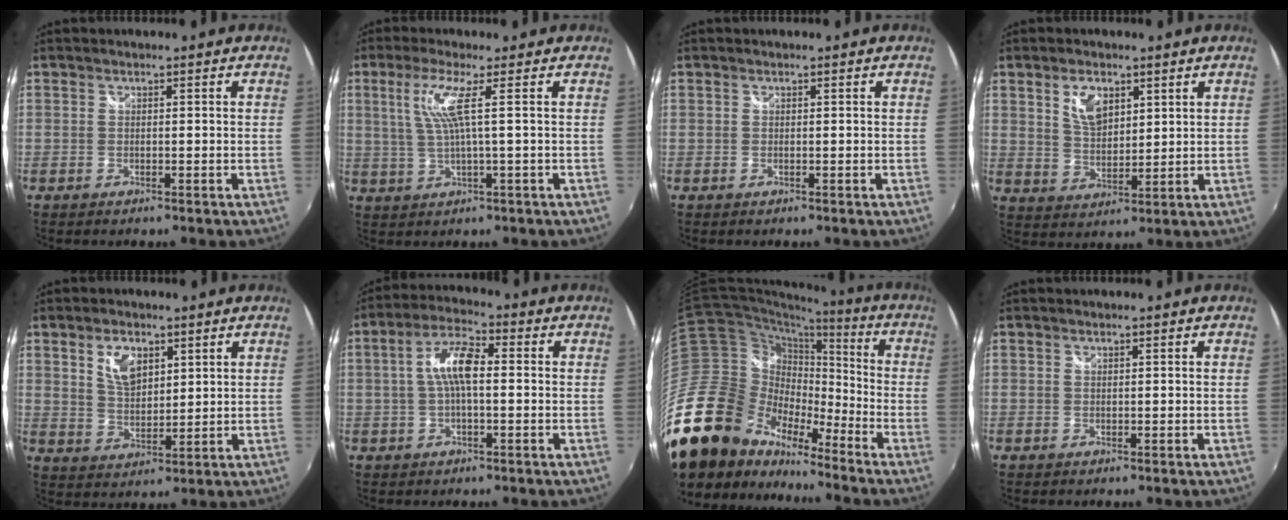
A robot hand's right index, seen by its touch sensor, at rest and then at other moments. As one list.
[{"total": 5.8, "force": [1.5, -0.8, 5.6], "torque": [-0.105, 0.000, 0.039]}, {"total": 0.0}, {"total": 6.6, "force": [3.1, 3.7, 4.5], "torque": [-0.080, 0.004, 0.060]}, {"total": 6.6, "force": [3.1, 3.6, 4.5], "torque": [-0.081, 0.004, 0.060]}, {"total": 7.5, "force": [0.1, 2.5, 7.1], "torque": [-0.141, 0.017, 0.001]}, {"total": 30.2, "force": [-21.1, 15.9, 14.7], "torque": [-0.312, -0.001, -0.373]}, {"total": 0.0}]